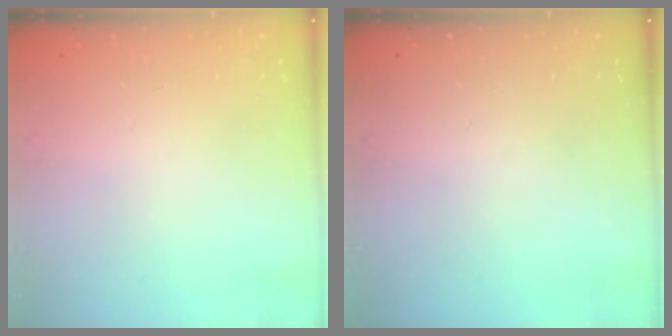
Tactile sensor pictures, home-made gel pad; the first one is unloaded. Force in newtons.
{"total": 0.0}